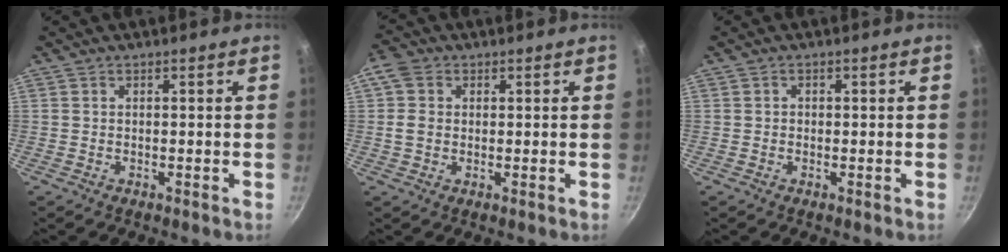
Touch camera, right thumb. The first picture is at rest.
{"total": 4.6, "force": [0.4, 3.7, 2.6], "torque": [-0.039, 0.005, -0.002]}
{"total": 1.2, "force": [-0.2, 1.1, 0.4], "torque": [-0.004, 0.003, -0.007]}